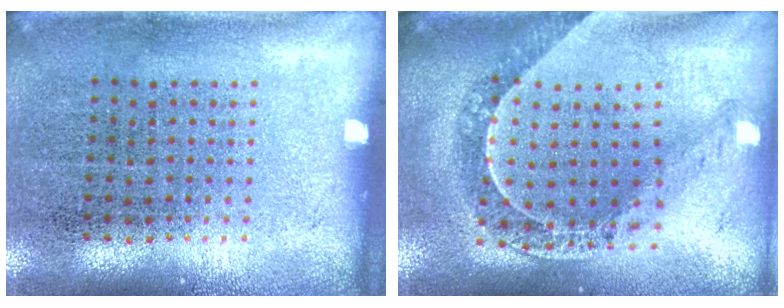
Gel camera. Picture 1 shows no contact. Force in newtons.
{"total": 1.1, "press": 1.1, "slide": 0.3}